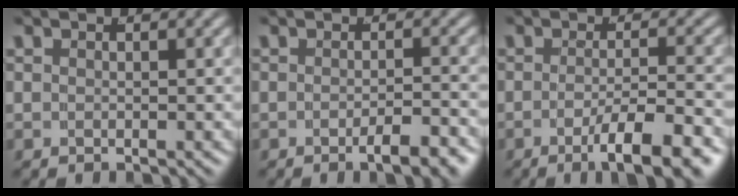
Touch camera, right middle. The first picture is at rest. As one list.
[{"total": 2.8, "force": [-2.2, 0.1, 1.8], "torque": [-0.020, 0.003, -0.038]}, {"total": 6.5, "force": [-4.3, 0.9, 4.8], "torque": [-0.067, -0.016, -0.061]}]